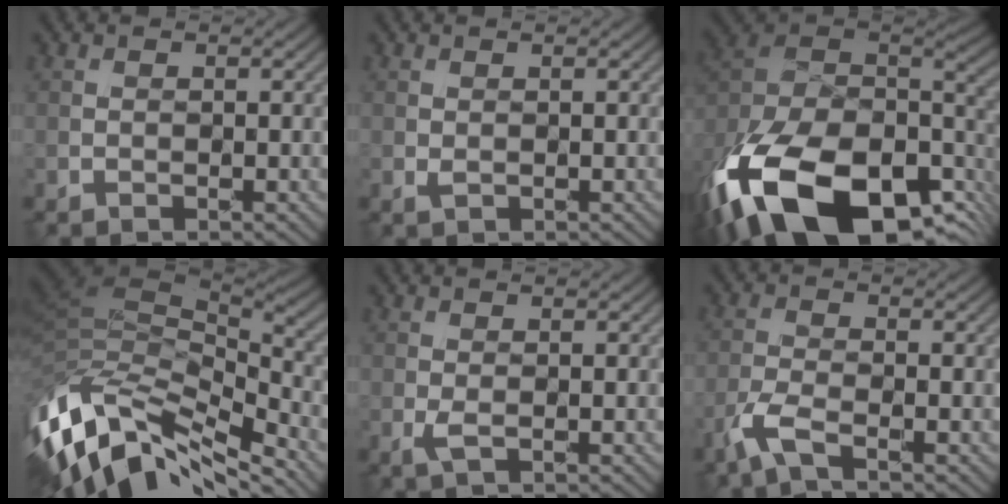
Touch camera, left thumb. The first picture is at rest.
{"total": 0.5, "force": [0.1, 0.3, 0.4], "torque": [-0.011, -0.002, 0.001]}
{"total": 21.0, "force": [-11.5, 9.8, 14.5], "torque": [-0.331, -0.041, -0.165]}
{"total": 15.5, "force": [-9.0, 7.3, 10.3], "torque": [-0.252, -0.035, -0.147]}
{"total": 1.2, "force": [-0.1, 0.4, 1.1], "torque": [-0.033, -0.003, -0.006]}
{"total": 3.6, "force": [-2.4, 0.7, 2.7], "torque": [-0.070, -0.004, -0.064]}